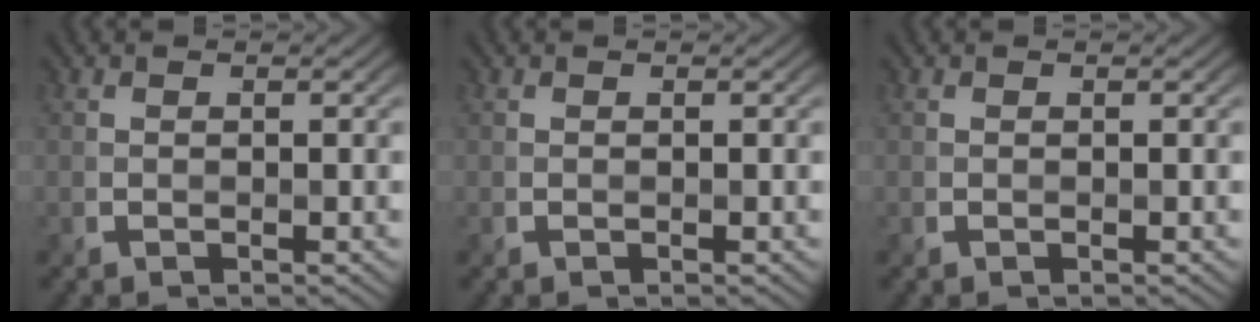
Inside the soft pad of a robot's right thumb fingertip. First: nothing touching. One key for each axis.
{"total": 0.0}
{"total": 0.0}